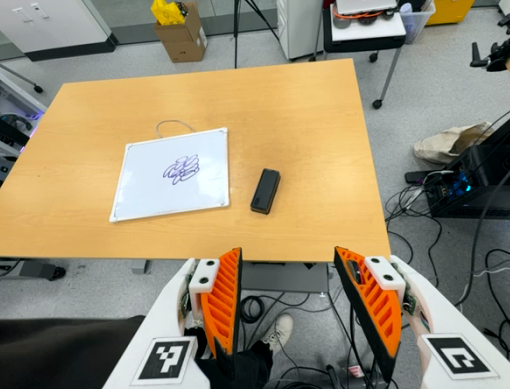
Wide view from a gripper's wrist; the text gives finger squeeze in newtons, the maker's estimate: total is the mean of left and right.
{"total": 0.0}